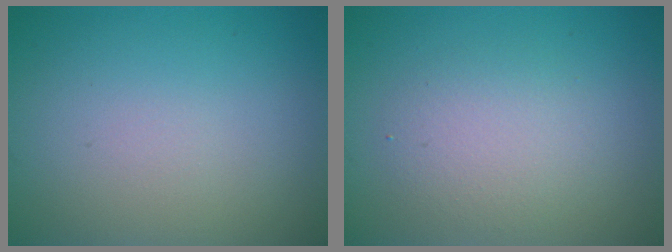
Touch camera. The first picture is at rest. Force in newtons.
{"total": 3.0, "press": 3.0, "slide": 0.2}